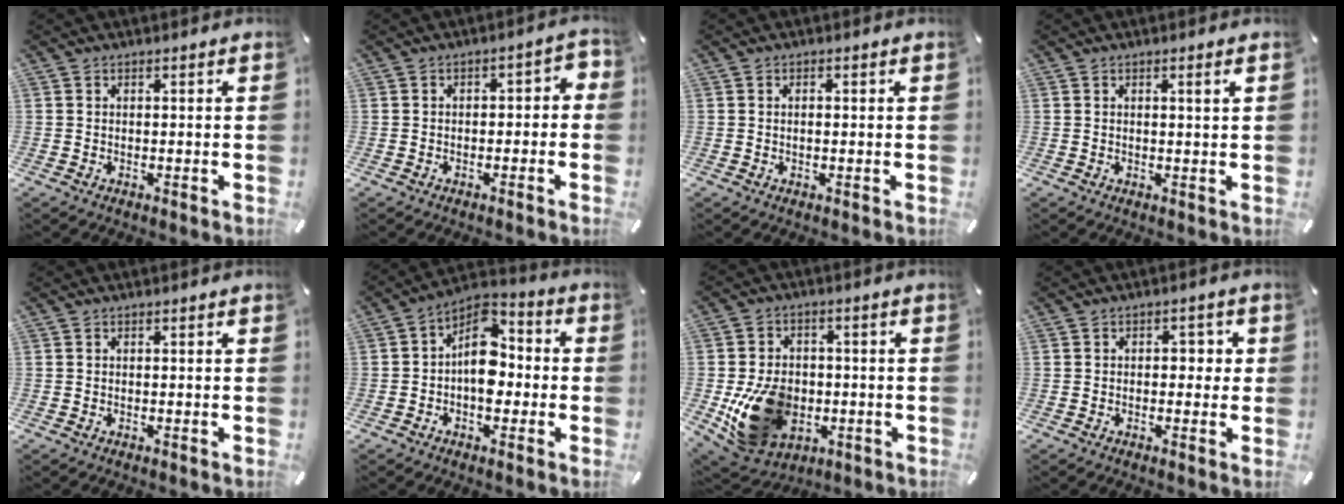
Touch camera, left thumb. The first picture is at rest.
{"total": 3.2, "force": [-2.0, 1.7, 1.9], "torque": [-0.032, 0.018, -0.039]}
{"total": 0.9, "force": [0.0, 0.3, 0.9], "torque": [-0.017, 0.001, 0.000]}
{"total": 2.0, "force": [0.7, 0.2, 1.9], "torque": [-0.029, -0.003, 0.008]}
{"total": 0.0}
{"total": 10.4, "force": [-0.9, 7.4, 7.3], "torque": [-0.113, -0.003, -0.020]}
{"total": 15.8, "force": [-3.2, 12.3, 9.3], "torque": [-0.185, 0.010, -0.049]}
{"total": 3.1, "force": [-0.2, 2.1, 2.3], "torque": [-0.020, 0.003, -0.014]}